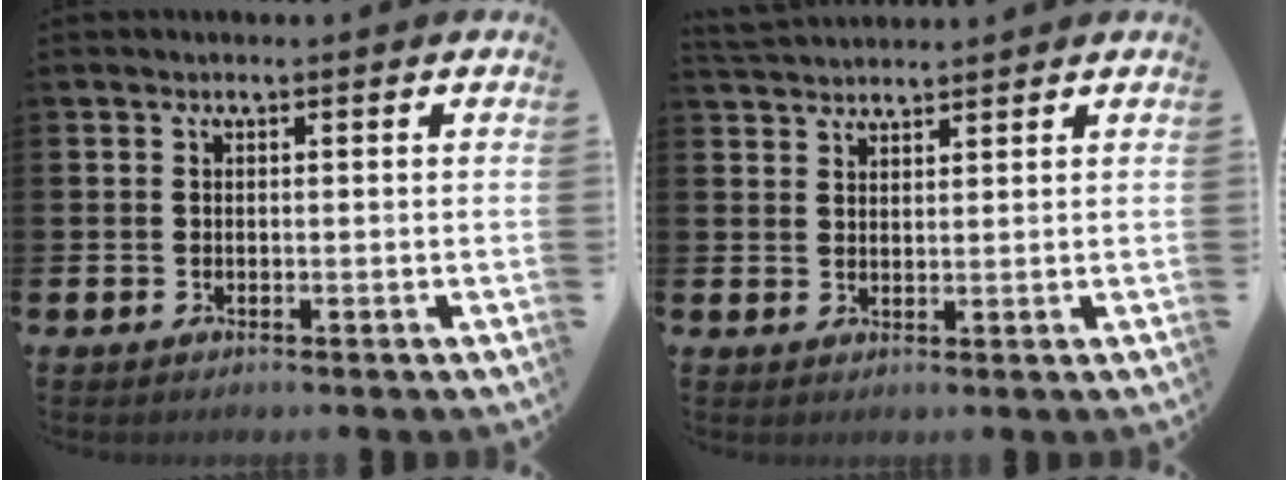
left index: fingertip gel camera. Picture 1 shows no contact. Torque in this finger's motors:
{"motor_torque": [-0.16, -0.22, 0.20, 0.10]}